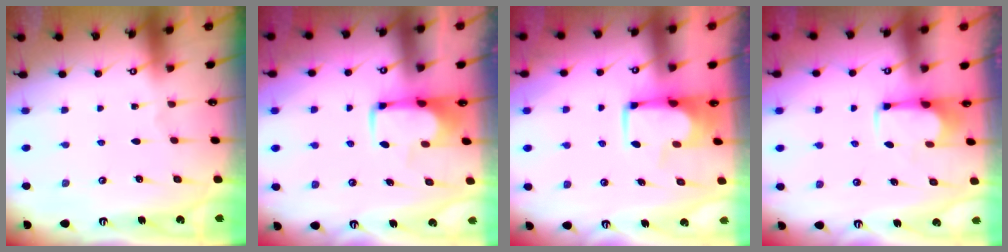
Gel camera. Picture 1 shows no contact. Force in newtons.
{"total": 1.8, "press": 1.8, "slide": 0.5}
{"total": 2.2, "press": 2.2, "slide": 0.2}
{"total": 2.3, "press": 2.2, "slide": 0.8}